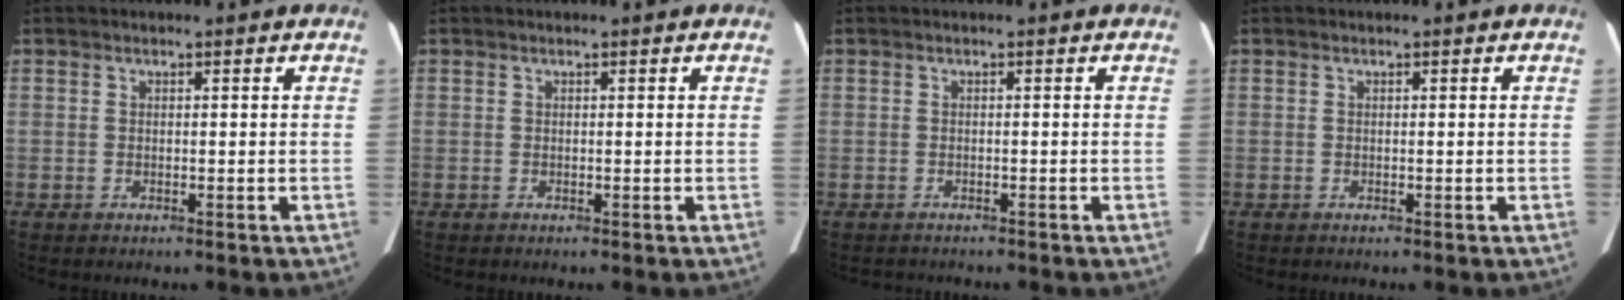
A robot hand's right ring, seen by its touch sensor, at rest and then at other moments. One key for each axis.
{"total": 0.0}
{"total": 2.2, "fx": -2.0, "fy": 0.7, "fz": 0.5, "tx": -0.012, "ty": -0.005, "tz": -0.023}
{"total": 0.0}